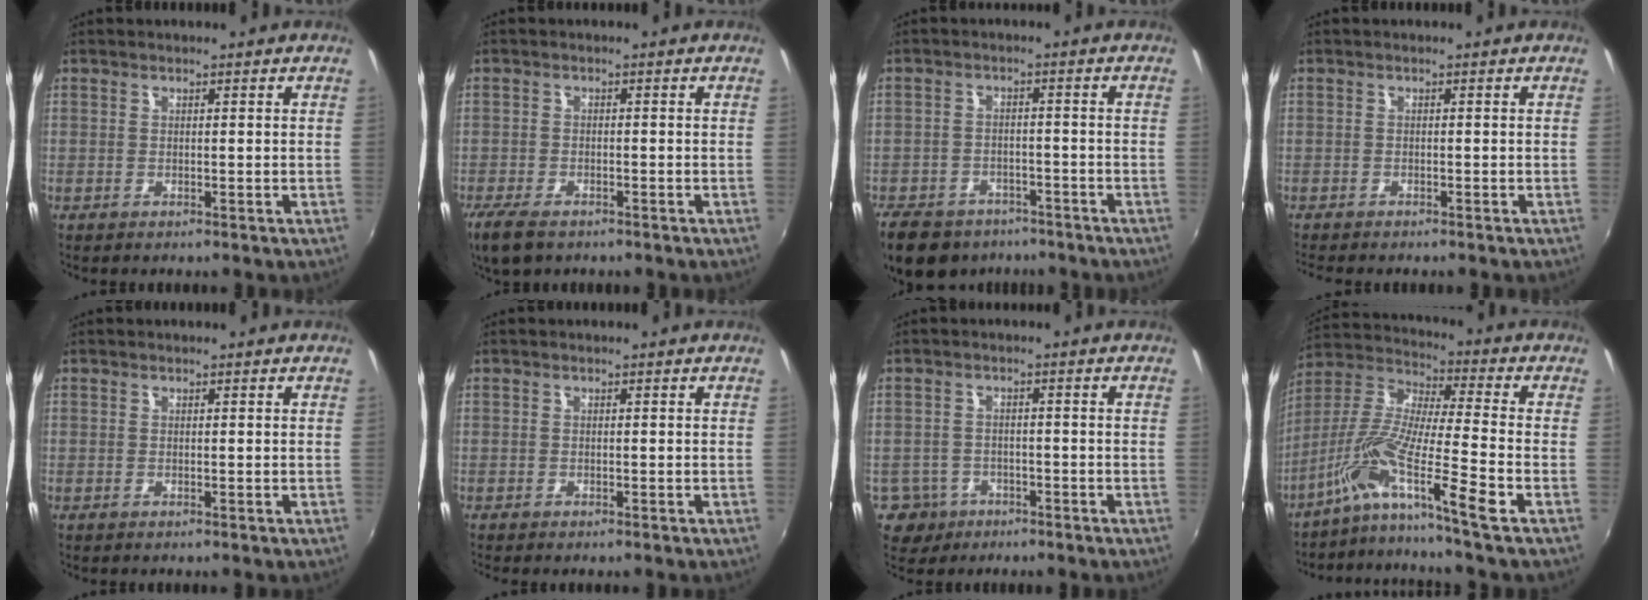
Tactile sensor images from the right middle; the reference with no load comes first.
{"total": 6.2, "force": [-4.4, 2.6, 3.4], "torque": [-0.089, -0.025, -0.084]}
{"total": 14.5, "force": [-10.4, 8.3, 5.7], "torque": [-0.148, -0.006, -0.155]}
{"total": 2.9, "force": [-2.6, 0.6, 1.1], "torque": [-0.028, -0.021, -0.045]}
{"total": 0.0}
{"total": 0.7, "force": [-0.6, 0.2, 0.3], "torque": [-0.009, -0.004, -0.012]}
{"total": 5.2, "force": [-2.7, 4.4, 0.7], "torque": [-0.031, 0.006, -0.043]}
{"total": 11.9, "force": [-7.4, -1.8, 9.2], "torque": [-0.177, -0.011, -0.149]}